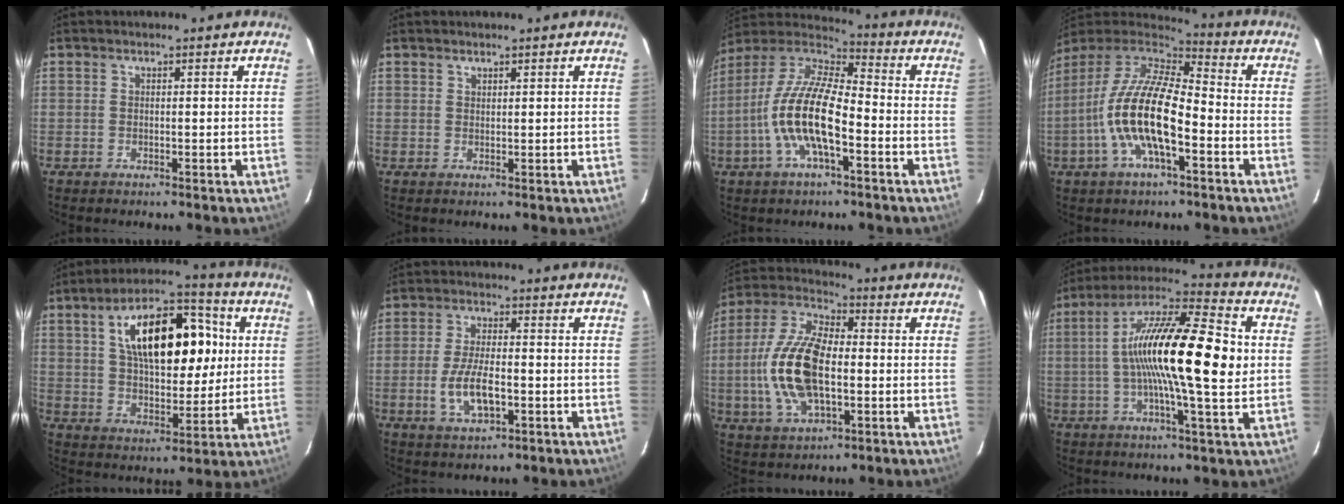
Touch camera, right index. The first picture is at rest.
{"total": 0.8, "force": [0.7, 0.4, 0.1], "torque": [-0.001, 0.002, 0.013]}
{"total": 15.5, "force": [-4.7, 5.1, 13.9], "torque": [-0.277, 0.000, -0.096]}
{"total": 16.6, "force": [-5.0, 5.7, 14.8], "torque": [-0.291, -0.004, -0.101]}
{"total": 19.0, "force": [4.9, 9.7, 15.6], "torque": [-0.265, 0.035, 0.082]}
{"total": 8.2, "force": [-2.4, 3.2, 7.1], "torque": [-0.147, -0.006, -0.042]}
{"total": 16.5, "force": [-1.9, 7.9, 14.4], "torque": [-0.303, 0.008, -0.037]}
{"total": 21.4, "force": [1.5, 4.1, 21.0], "torque": [-0.362, 0.022, 0.002]}